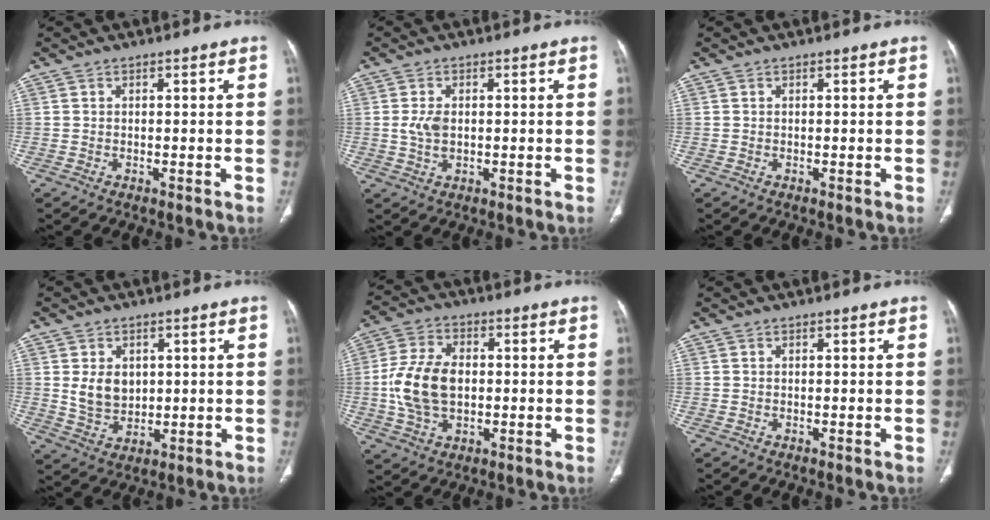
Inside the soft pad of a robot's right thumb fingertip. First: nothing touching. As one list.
[{"total": 3.7, "force": [0.1, 2.3, 2.8], "torque": [-0.061, 0.002, 0.004]}, {"total": 0.0}, {"total": 6.7, "force": [1.3, 5.2, 4.1], "torque": [-0.048, -0.014, 0.038]}, {"total": 12.4, "force": [-0.4, 8.2, 9.4], "torque": [-0.181, 0.012, -0.005]}, {"total": 0.0}]